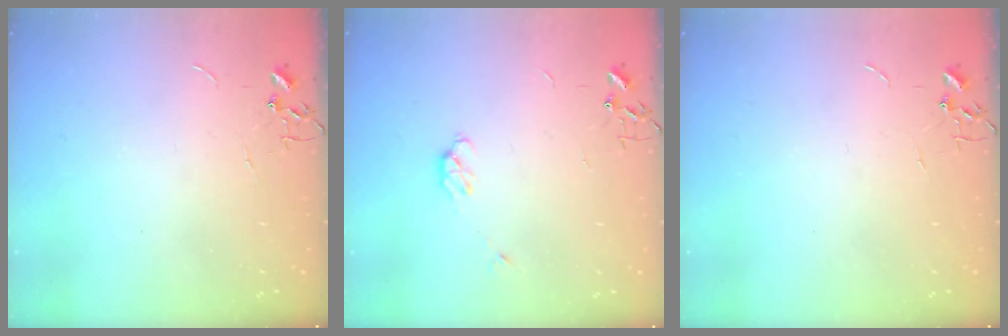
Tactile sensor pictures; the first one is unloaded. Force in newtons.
{"total": 4.2, "press": 4.1, "slide": 1.0}
{"total": 0.0}